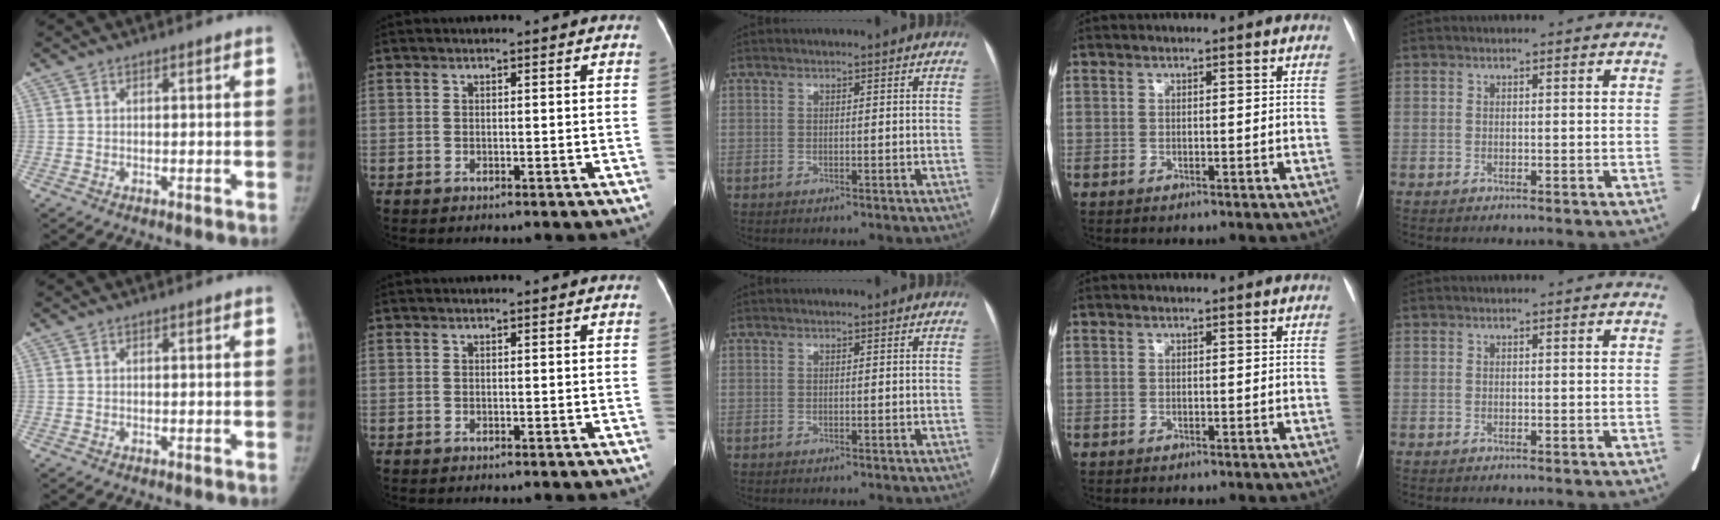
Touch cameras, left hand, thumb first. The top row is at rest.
{}